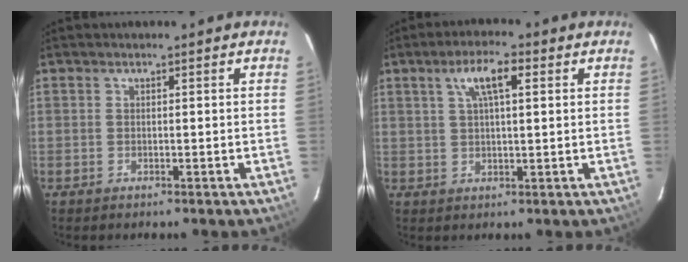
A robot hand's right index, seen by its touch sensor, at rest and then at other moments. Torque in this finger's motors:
{"motor_torque": [0.18, 0.10, 0.26, 0.08]}